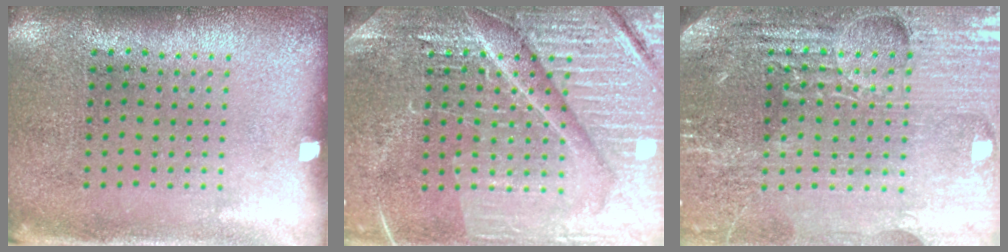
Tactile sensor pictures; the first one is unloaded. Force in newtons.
{"total": 7.4, "press": 7.4, "slide": 1.0}
{"total": 5.1, "press": 4.8, "slide": 1.9}